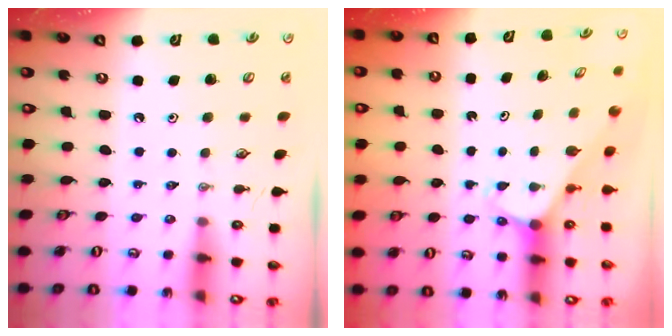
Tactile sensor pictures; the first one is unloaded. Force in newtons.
{"total": 1.9, "press": 1.9, "slide": 0.1}